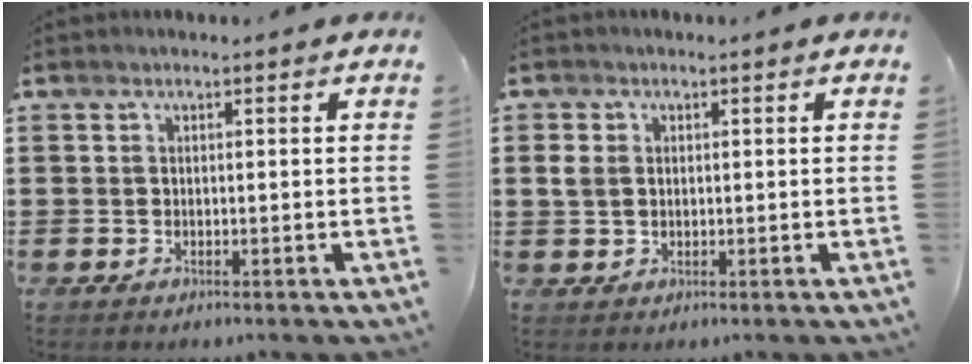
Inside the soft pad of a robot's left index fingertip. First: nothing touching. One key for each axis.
{"total": 1.8, "fx": 0.3, "fy": 1.5, "fz": 1.0, "tx": -0.031, "ty": 0.005, "tz": 0.002}